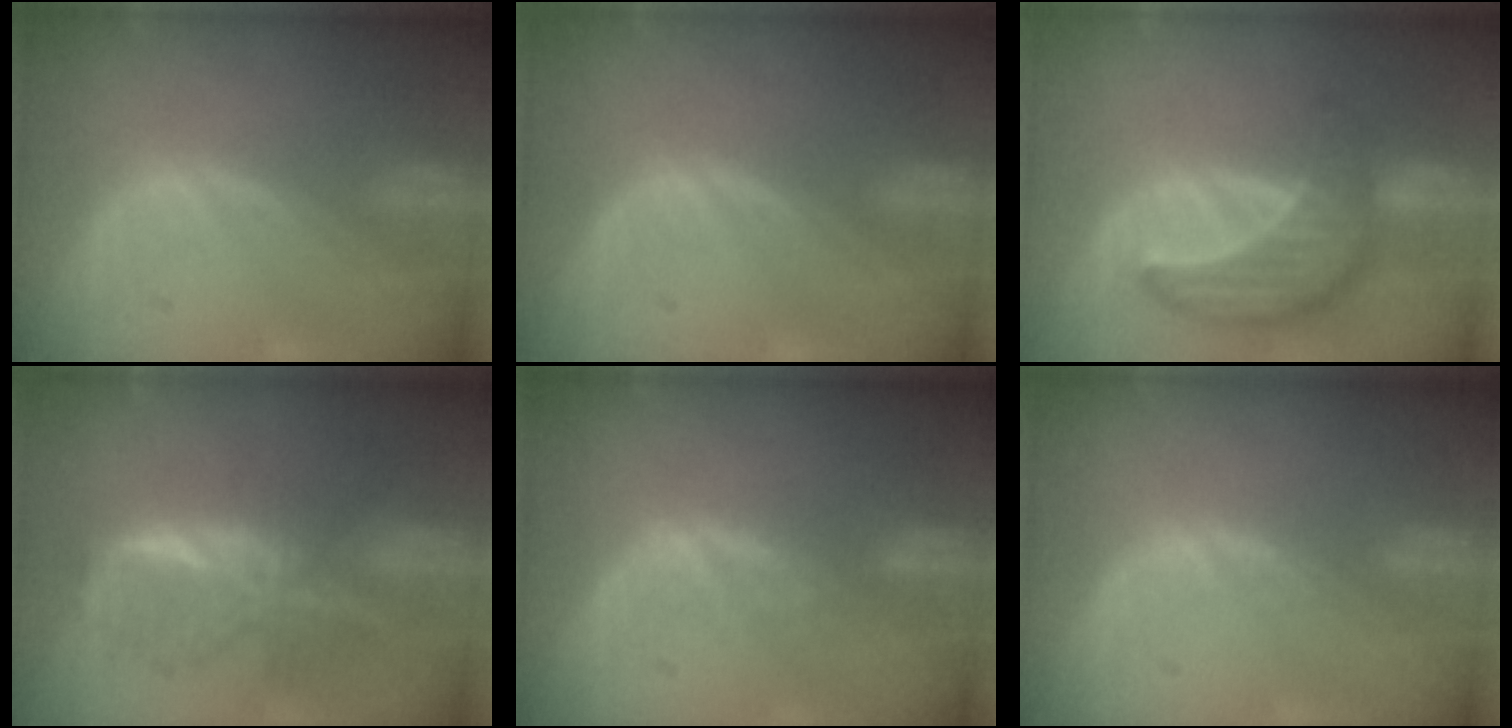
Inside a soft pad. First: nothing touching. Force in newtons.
{"total": 0.0}
{"total": 9.4, "press": 9.3, "slide": 0.9}
{"total": 8.1, "press": 8.1, "slide": 0.3}
{"total": 2.3, "press": 2.3, "slide": 0.5}
{"total": 0.8, "press": 0.8, "slide": 0.3}